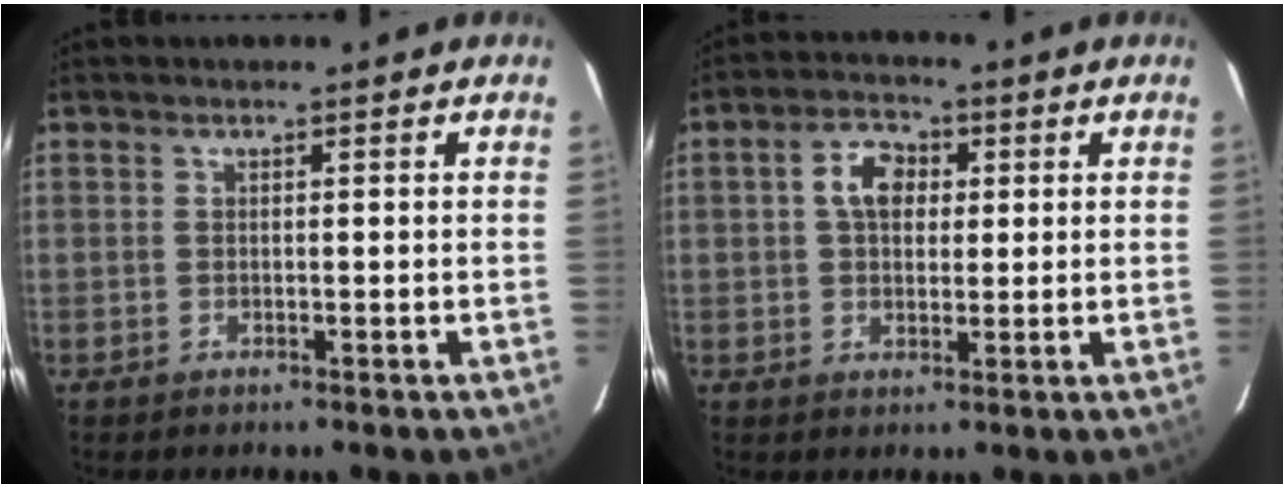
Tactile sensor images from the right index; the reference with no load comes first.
{"total": 6.1, "force": [1.3, 4.3, 4.1], "torque": [-0.072, 0.021, 0.024]}